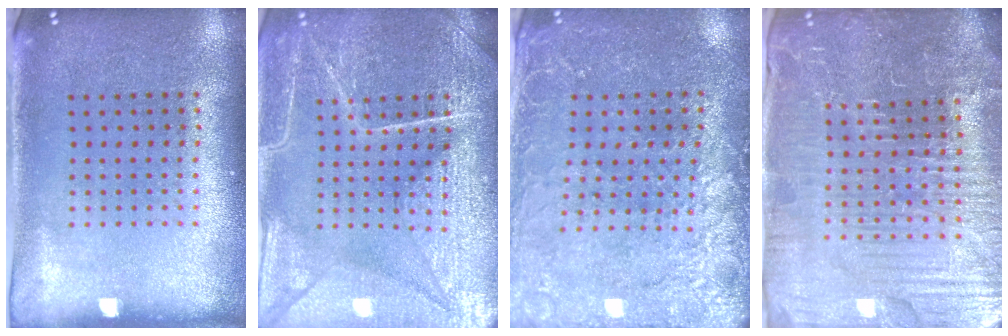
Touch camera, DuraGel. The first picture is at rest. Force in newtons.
{"total": 7.1, "press": 7.1, "slide": 0.9}
{"total": 2.7, "press": 2.7, "slide": 0.5}
{"total": 5.8, "press": 5.3, "slide": 2.3}